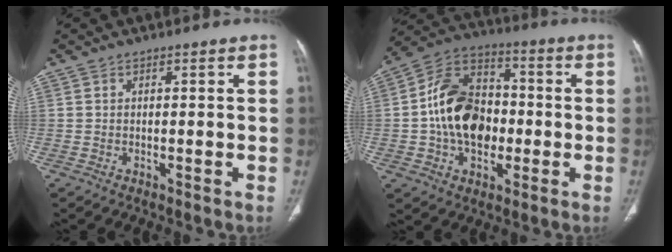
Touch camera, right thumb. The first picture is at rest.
{"total": 17.0, "force": [-1.3, 12.0, 11.9], "torque": [-0.180, 0.034, -0.024]}